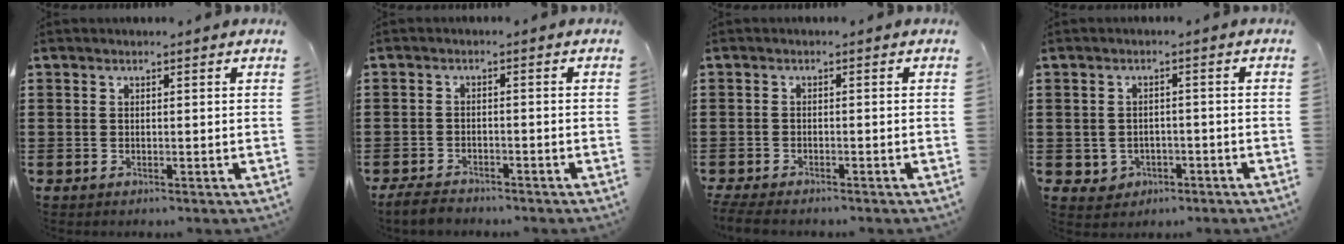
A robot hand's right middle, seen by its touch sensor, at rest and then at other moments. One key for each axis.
{"total": 2.6, "fx": -2.4, "fy": 0.6, "fz": 0.5, "tx": -0.019, "ty": 0.001, "tz": -0.054}
{"total": 1.8, "fx": -1.8, "fy": 0.2, "fz": 0.5, "tx": -0.018, "ty": -0.001, "tz": -0.039}
{"total": 1.8, "fx": -0.8, "fy": 1.6, "fz": 0.3, "tx": -0.014, "ty": 0.001, "tz": -0.021}